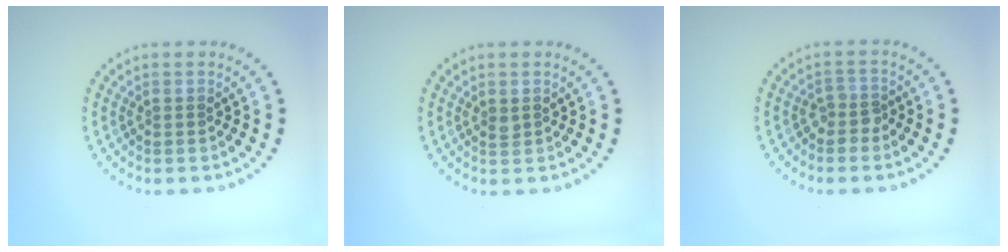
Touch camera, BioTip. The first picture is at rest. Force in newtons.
{"total": 0.6, "press": 0.5, "slide": 0.3}
{"total": 1.5, "press": 1.1, "slide": 0.9}